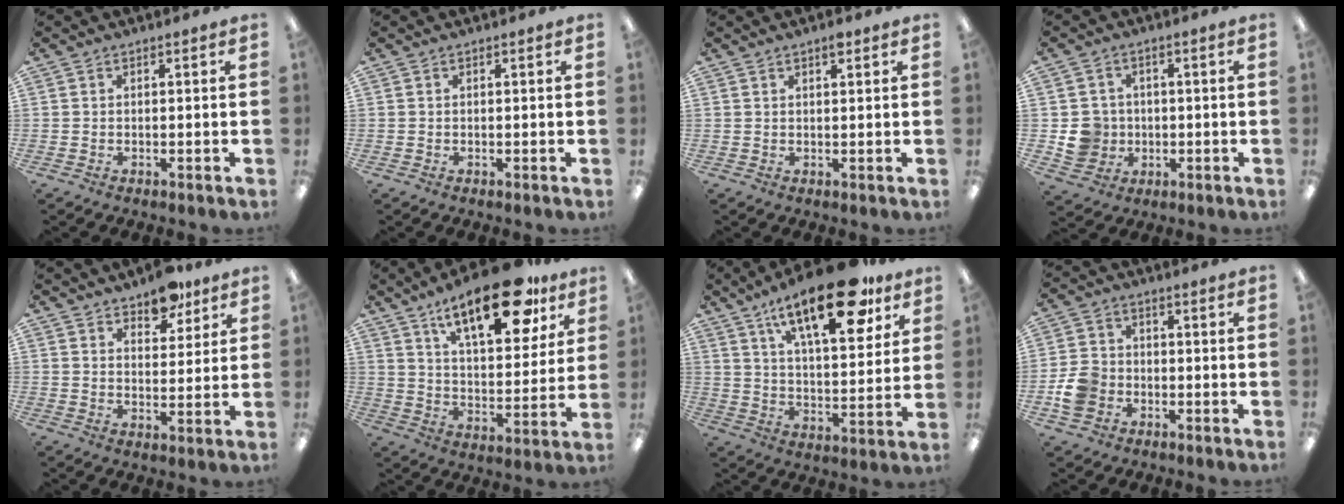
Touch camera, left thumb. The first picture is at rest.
{"total": 0.0}
{"total": 1.8, "force": [1.4, 0.4, 1.0], "torque": [-0.013, -0.003, 0.023]}
{"total": 6.9, "force": [-0.6, 6.8, 1.3], "torque": [-0.029, 0.011, -0.001]}
{"total": 7.9, "force": [6.5, 3.5, 2.8], "torque": [-0.024, -0.038, 0.114]}
{"total": 21.3, "force": [13.8, 8.3, 14.0], "torque": [-0.199, -0.075, 0.222]}
{"total": 21.8, "force": [14.0, 7.8, 14.8], "torque": [-0.220, -0.073, 0.224]}
{"total": 7.1, "force": [-2.2, 5.9, 3.3], "torque": [-0.065, 0.014, -0.039]}